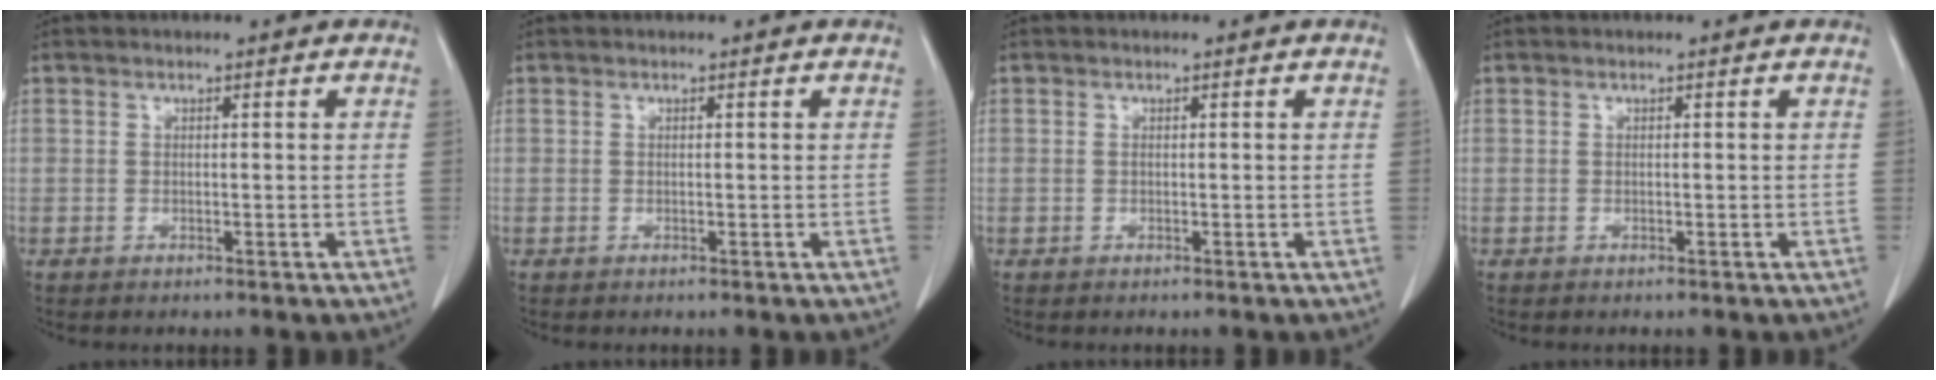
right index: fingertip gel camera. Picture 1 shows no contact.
{"total": 0.0}
{"total": 0.0}
{"total": 0.0}